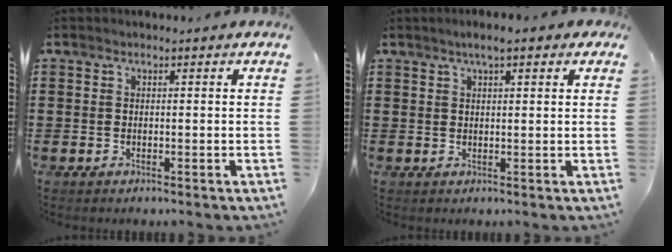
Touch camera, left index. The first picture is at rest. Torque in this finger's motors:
{"motor_torque": [1.54, -0.60, 0.48, 0.09]}